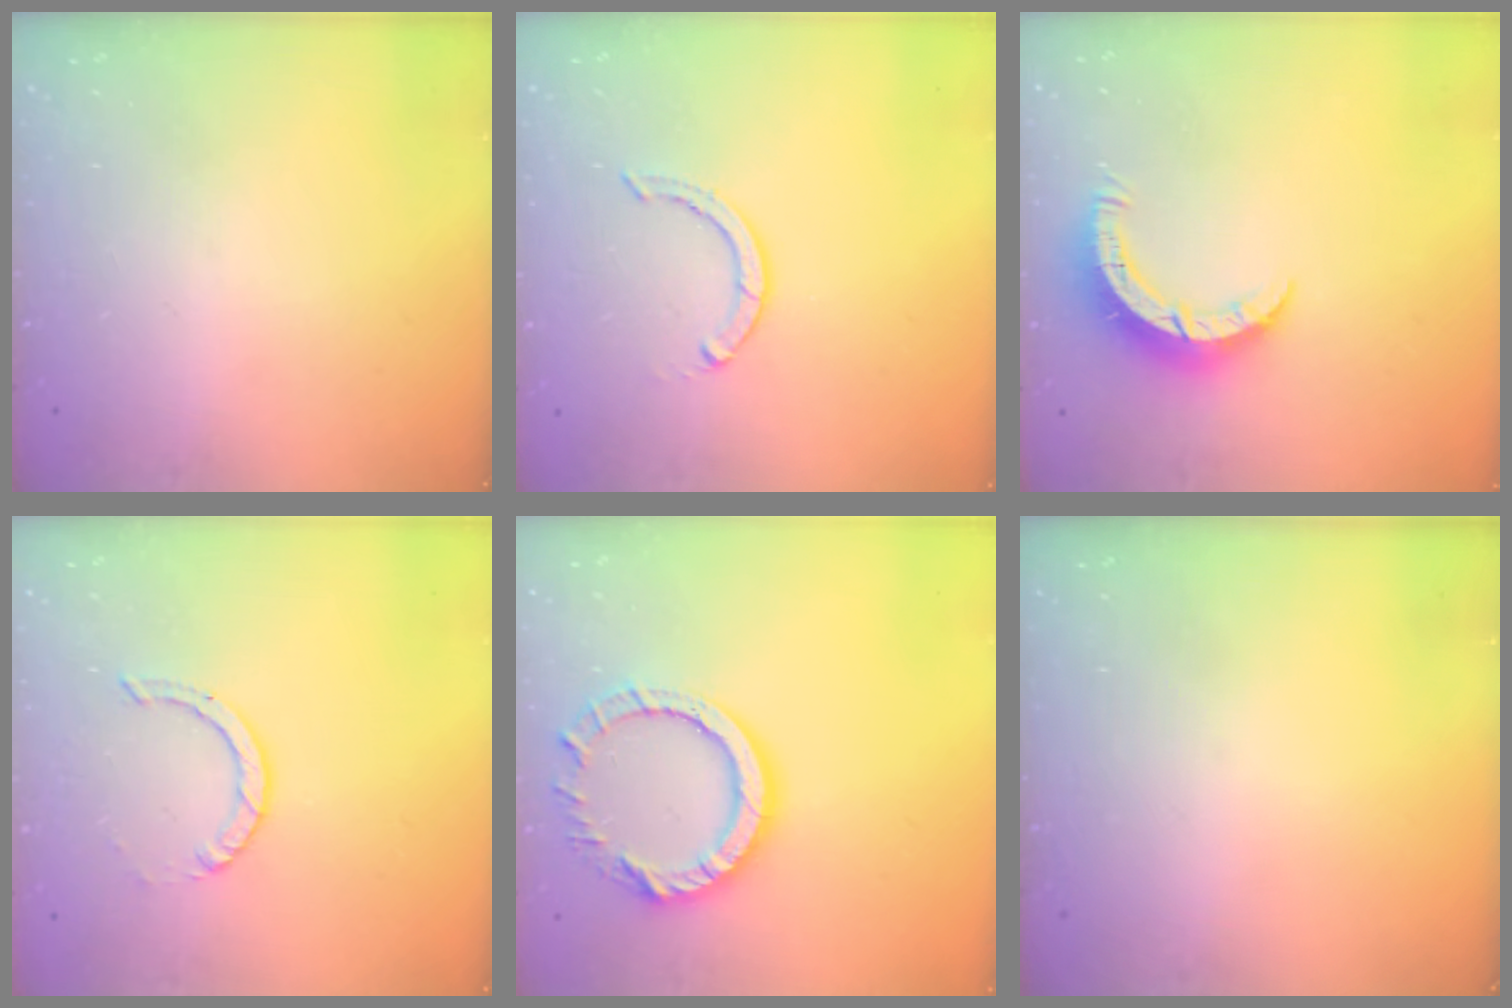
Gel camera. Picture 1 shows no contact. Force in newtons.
{"total": 3.1, "press": 3.0, "slide": 0.3}
{"total": 8.2, "press": 8.2, "slide": 0.2}
{"total": 2.0, "press": 2.0, "slide": 0.2}
{"total": 12.6, "press": 12.6, "slide": 1.2}
{"total": 0.0}